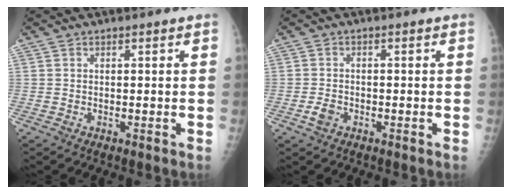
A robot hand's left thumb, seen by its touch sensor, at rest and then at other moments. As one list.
[{"total": 2.4, "force": [-1.2, 1.7, 1.3], "torque": [-0.025, 0.006, -0.021]}]